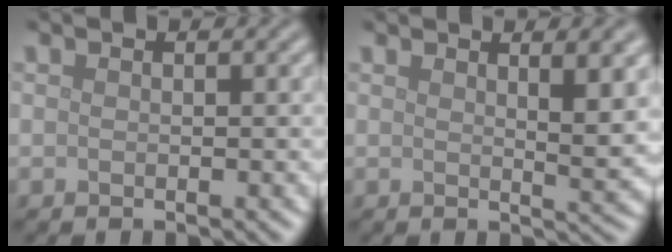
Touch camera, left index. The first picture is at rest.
{"total": 4.0, "force": [1.9, 1.1, 3.4], "torque": [-0.035, -0.006, 0.028]}